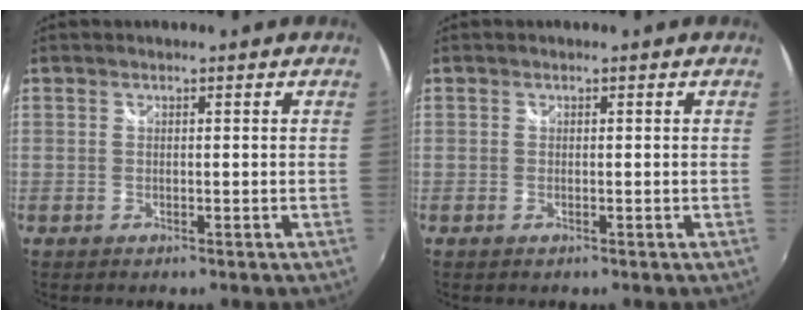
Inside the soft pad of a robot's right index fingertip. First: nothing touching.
{"total": 0.0}